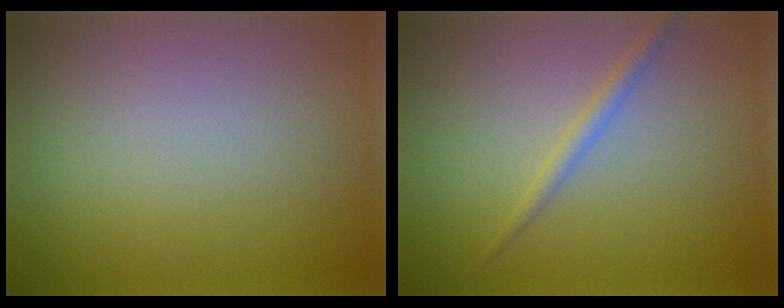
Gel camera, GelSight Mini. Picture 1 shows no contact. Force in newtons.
{"total": 1.4, "press": 1.4, "slide": 0.0}